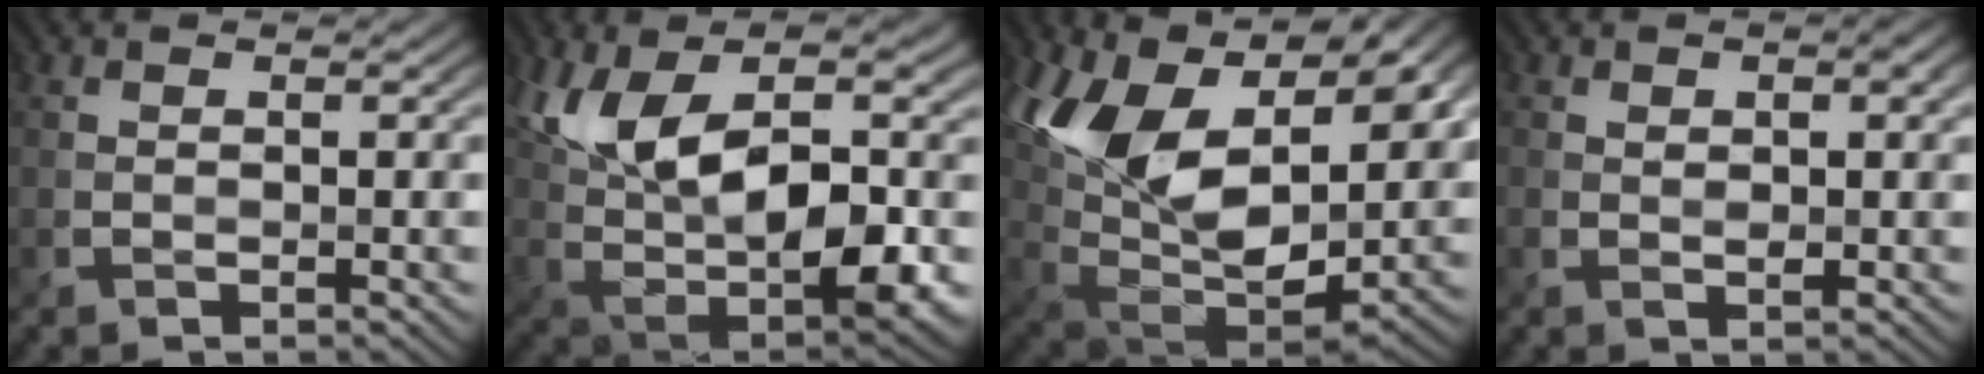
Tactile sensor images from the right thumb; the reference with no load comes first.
{"total": 14.5, "force": [2.9, 6.9, 12.4], "torque": [-0.227, -0.011, 0.054]}
{"total": 18.0, "force": [6.3, 10.1, 13.5], "torque": [-0.243, 0.009, 0.110]}
{"total": 2.1, "force": [0.7, 1.0, 1.7], "torque": [-0.025, -0.001, 0.013]}